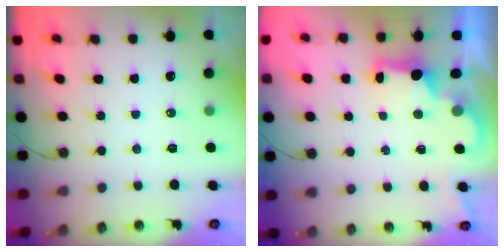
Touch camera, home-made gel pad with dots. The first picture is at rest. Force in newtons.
{"total": 2.5, "press": 2.3, "slide": 0.8}